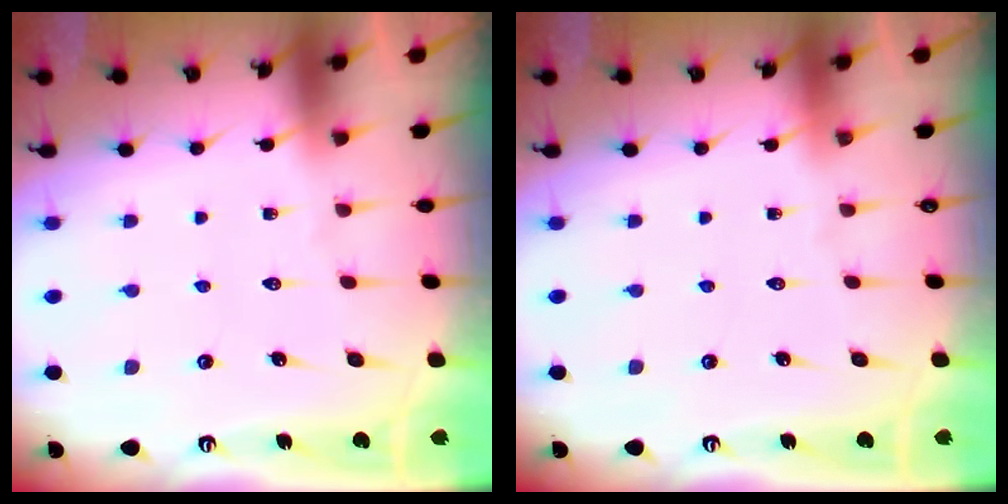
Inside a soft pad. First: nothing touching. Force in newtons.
{"total": 0.0}